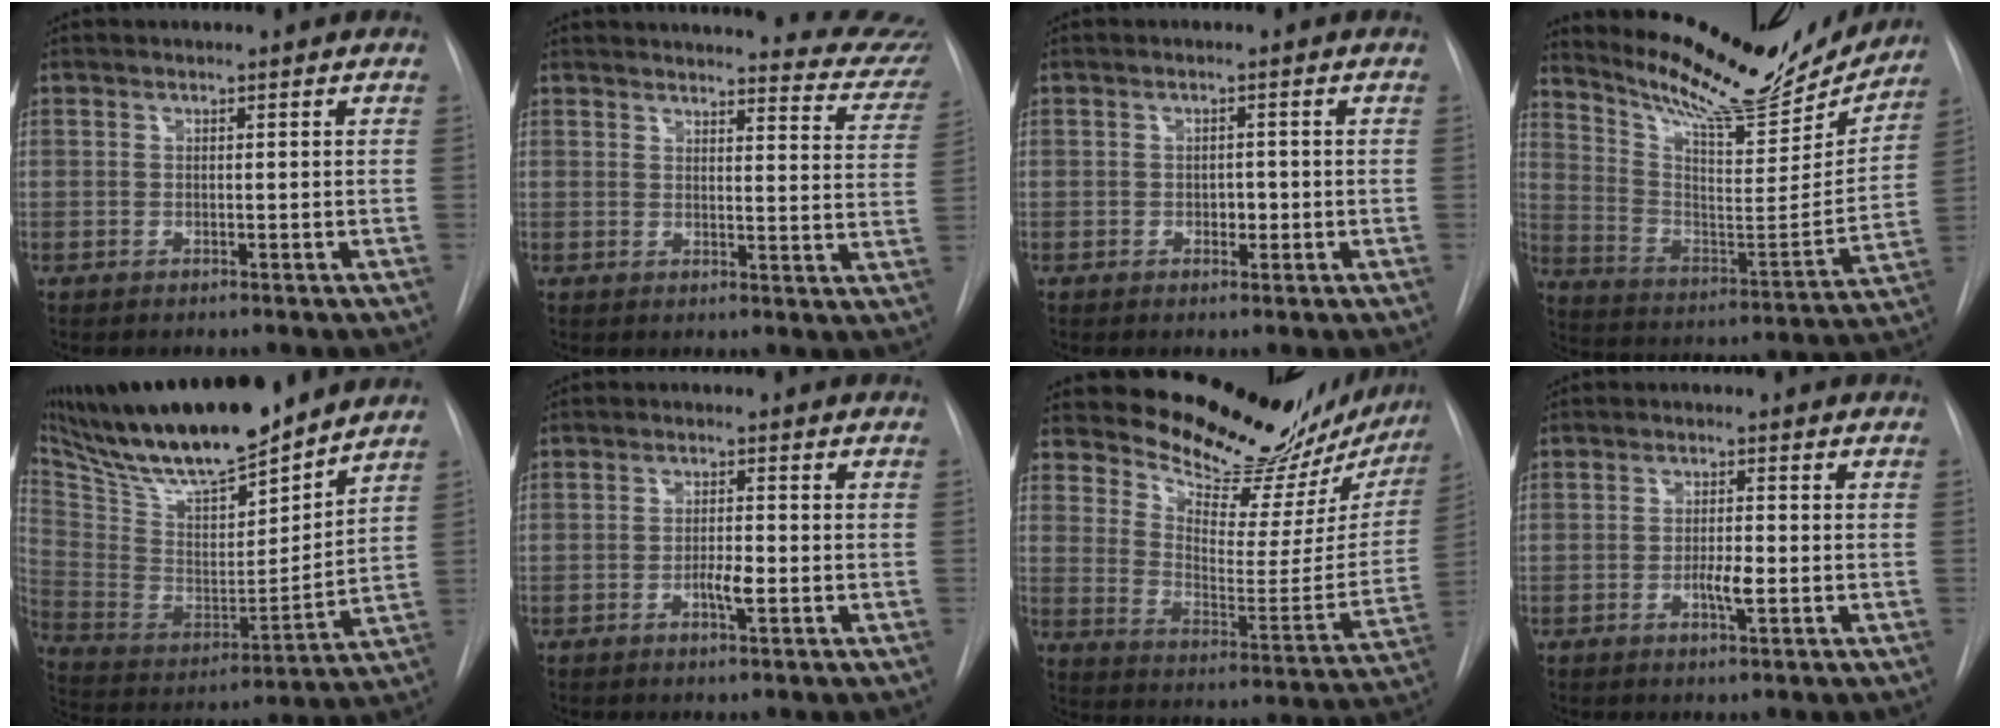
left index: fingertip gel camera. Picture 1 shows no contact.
{"total": 19.7, "force": [19.0, 2.4, 4.5], "torque": [-0.045, -0.070, 0.202]}
{"total": 1.6, "force": [-0.4, 1.1, 1.1], "torque": [-0.014, 0.003, -0.004]}
{"total": 22.9, "force": [20.8, 4.4, 8.4], "torque": [-0.140, -0.047, 0.304]}
{"total": 23.2, "force": [19.7, 3.9, 11.6], "torque": [-0.222, -0.007, 0.339]}
{"total": 2.7, "force": [-0.9, 0.5, 2.5], "torque": [-0.044, 0.001, -0.015]}
{"total": 22.3, "force": [20.9, 4.8, 6.1], "torque": [-0.083, -0.097, 0.268]}
{"total": 2.9, "force": [-0.8, 0.6, 2.8], "torque": [-0.049, 0.000, -0.012]}